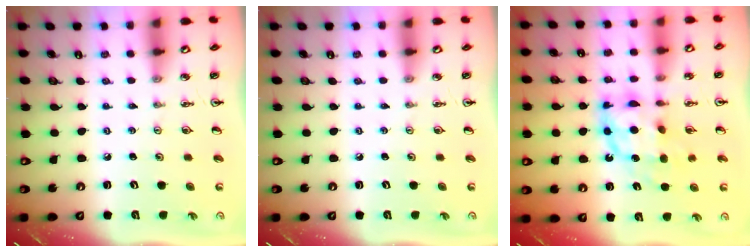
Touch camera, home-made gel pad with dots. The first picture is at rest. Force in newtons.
{"total": 0.0}
{"total": 11.9, "press": 11.8, "slide": 1.4}